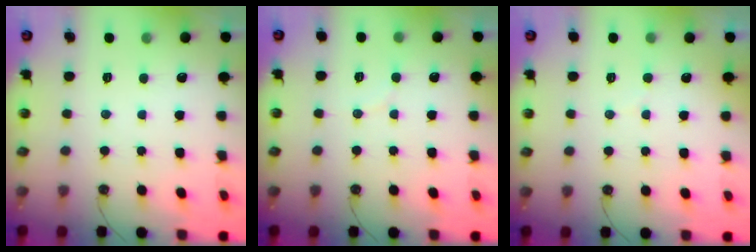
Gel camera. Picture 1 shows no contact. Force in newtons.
{"total": 3.0, "press": 3.0, "slide": 0.3}
{"total": 3.8, "press": 3.8, "slide": 0.4}